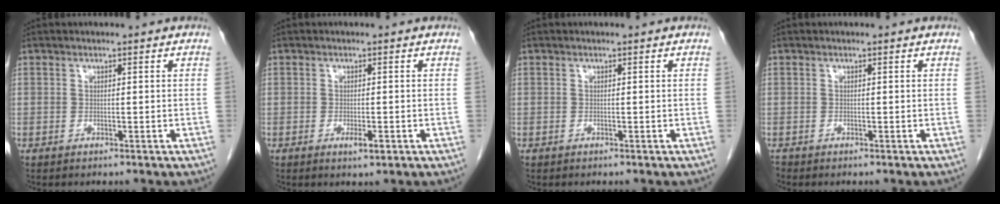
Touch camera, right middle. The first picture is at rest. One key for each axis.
{"total": 1.9, "fx": -0.8, "fy": 0.5, "fz": 1.7, "tx": -0.027, "ty": -0.003, "tz": -0.011}
{"total": 0.0}
{"total": 0.0}